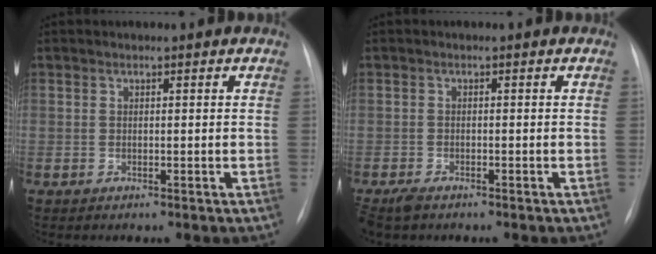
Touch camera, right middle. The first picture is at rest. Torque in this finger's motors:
{"motor_torque": [0.01, 0.00, 0.00, 0.01]}